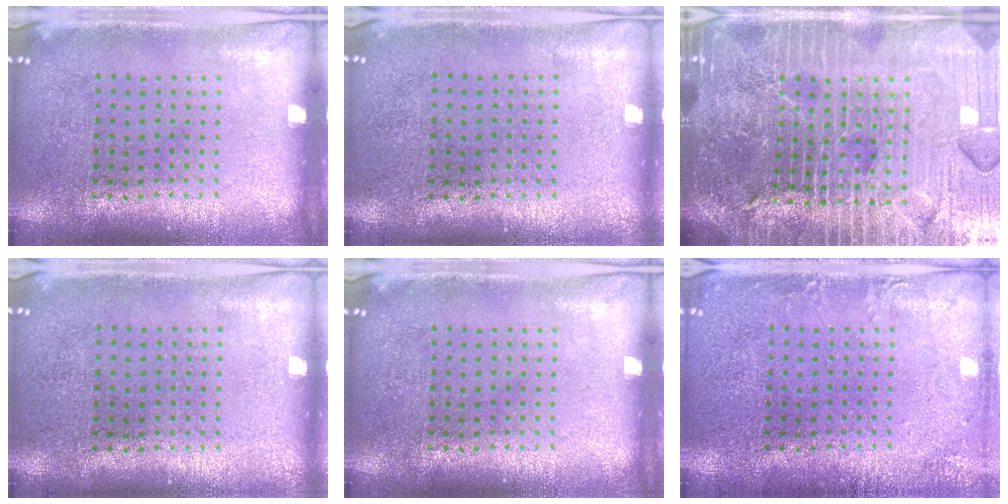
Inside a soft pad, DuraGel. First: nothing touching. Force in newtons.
{"total": 0.0}
{"total": 6.3, "press": 5.6, "slide": 2.9}
{"total": 0.0}
{"total": 0.0}
{"total": 1.7, "press": 1.7, "slide": 0.3}